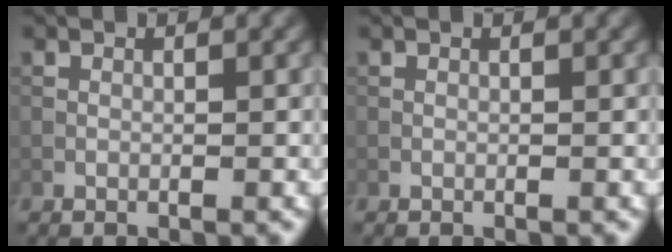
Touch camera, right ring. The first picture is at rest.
{"total": 0.0}